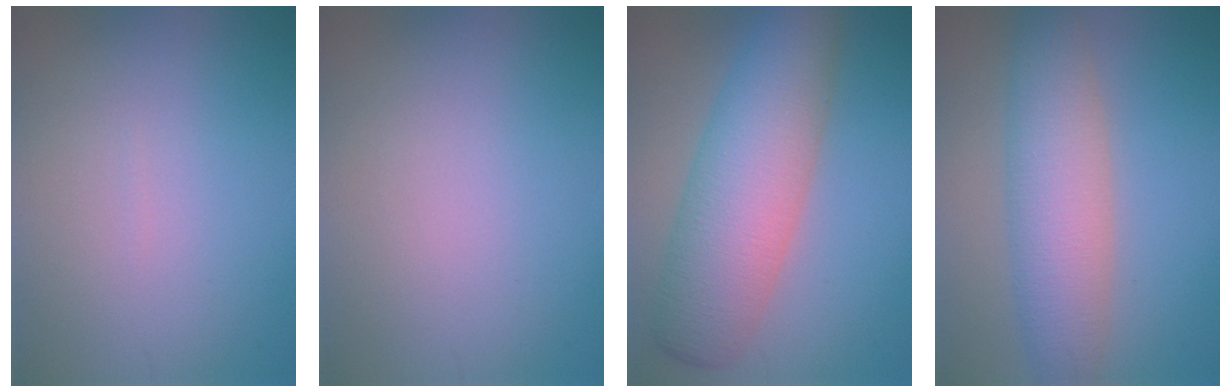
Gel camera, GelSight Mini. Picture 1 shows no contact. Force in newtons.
{"total": 0.0}
{"total": 8.3, "press": 8.3, "slide": 0.2}
{"total": 5.9, "press": 5.9, "slide": 0.4}